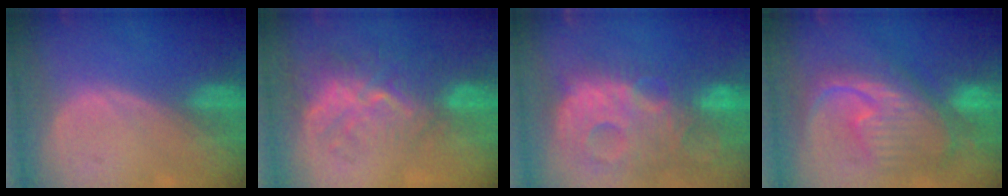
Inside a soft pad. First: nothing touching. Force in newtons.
{"total": 9.5, "press": 8.6, "slide": 4.1}
{"total": 14.0, "press": 12.1, "slide": 7.2}
{"total": 12.4, "press": 10.7, "slide": 6.3}